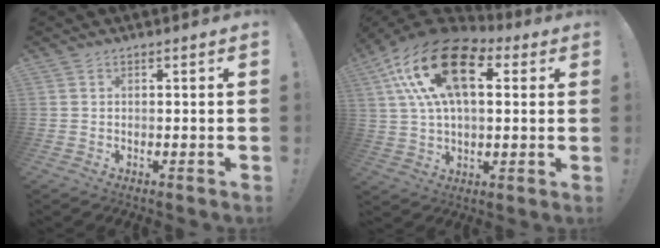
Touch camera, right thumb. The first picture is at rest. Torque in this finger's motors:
{"motor_torque": [0.84, 2.98, 1.51, -0.61, 0.75]}